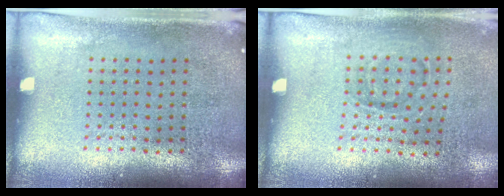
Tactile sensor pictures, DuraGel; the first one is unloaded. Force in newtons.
{"total": 1.0, "press": 0.7, "slide": 0.7}